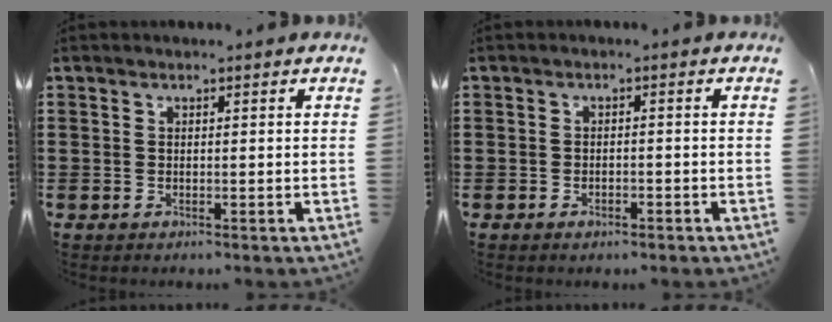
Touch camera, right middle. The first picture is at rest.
{"total": 1.2, "force": [-0.8, 0.5, 0.7], "torque": [-0.016, -0.001, -0.016]}